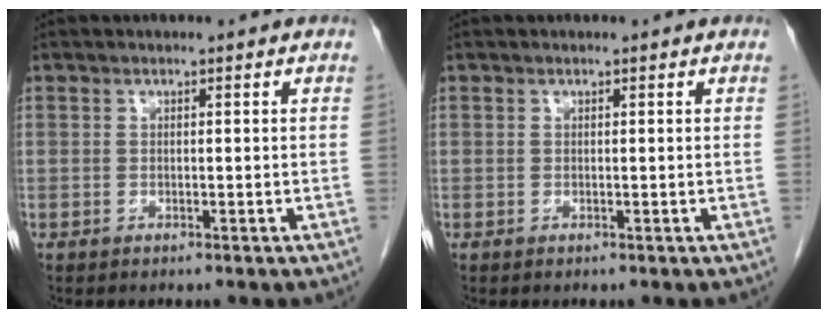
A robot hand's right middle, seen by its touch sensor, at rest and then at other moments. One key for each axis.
{"total": 0.0}